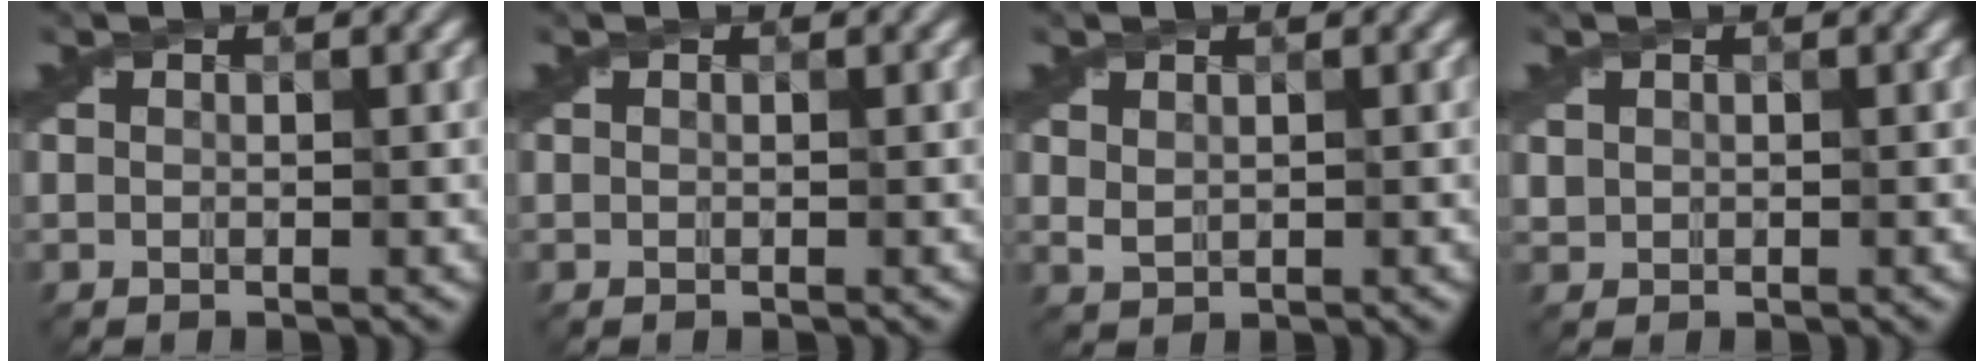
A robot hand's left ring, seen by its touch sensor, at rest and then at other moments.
{"total": 0.0}
{"total": 1.0, "force": [0.7, 0.6, 0.5], "torque": [-0.016, -0.001, 0.019]}
{"total": 0.7, "force": [0.4, 0.6, 0.1], "torque": [-0.002, -0.001, 0.012]}